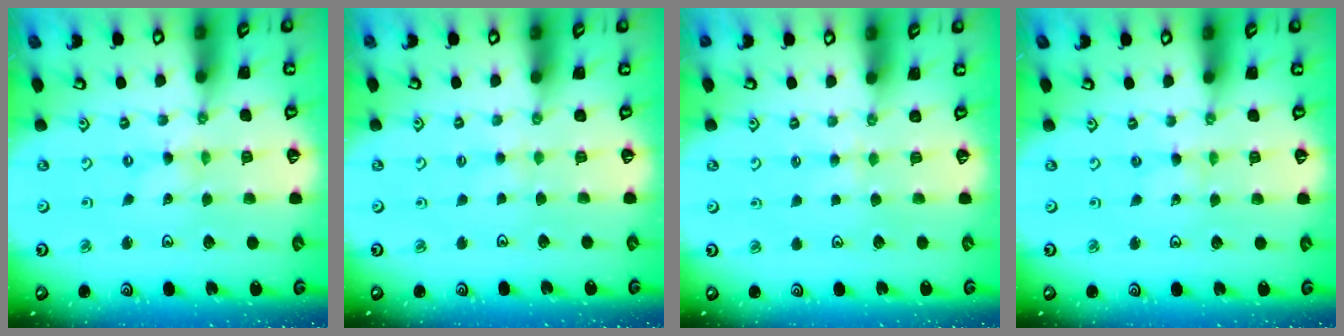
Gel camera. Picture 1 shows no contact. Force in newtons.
{"total": 1.7, "press": 1.7, "slide": 0.3}
{"total": 2.6, "press": 2.5, "slide": 0.5}
{"total": 1.0, "press": 1.0, "slide": 0.2}